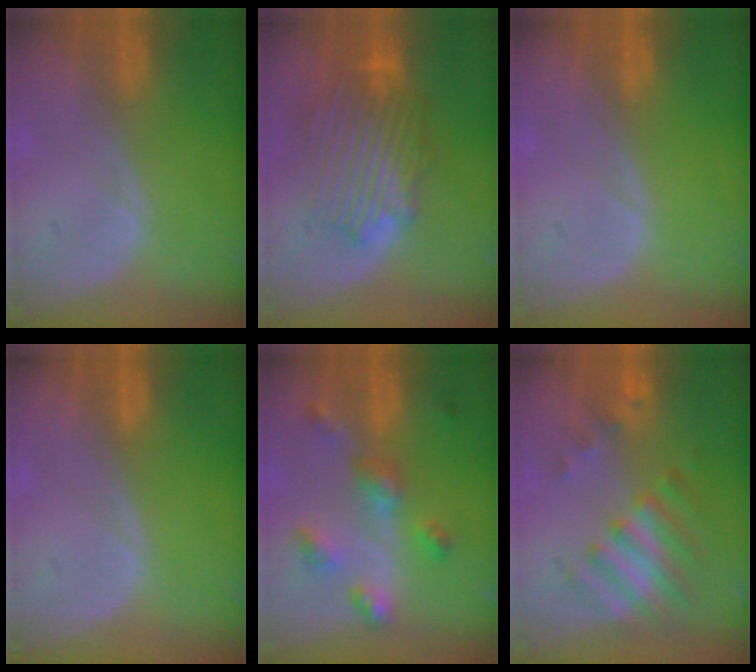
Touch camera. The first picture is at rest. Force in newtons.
{"total": 9.6, "press": 9.0, "slide": 3.3}
{"total": 0.0}
{"total": 0.0}
{"total": 6.7, "press": 5.9, "slide": 3.3}
{"total": 8.0, "press": 7.0, "slide": 3.9}